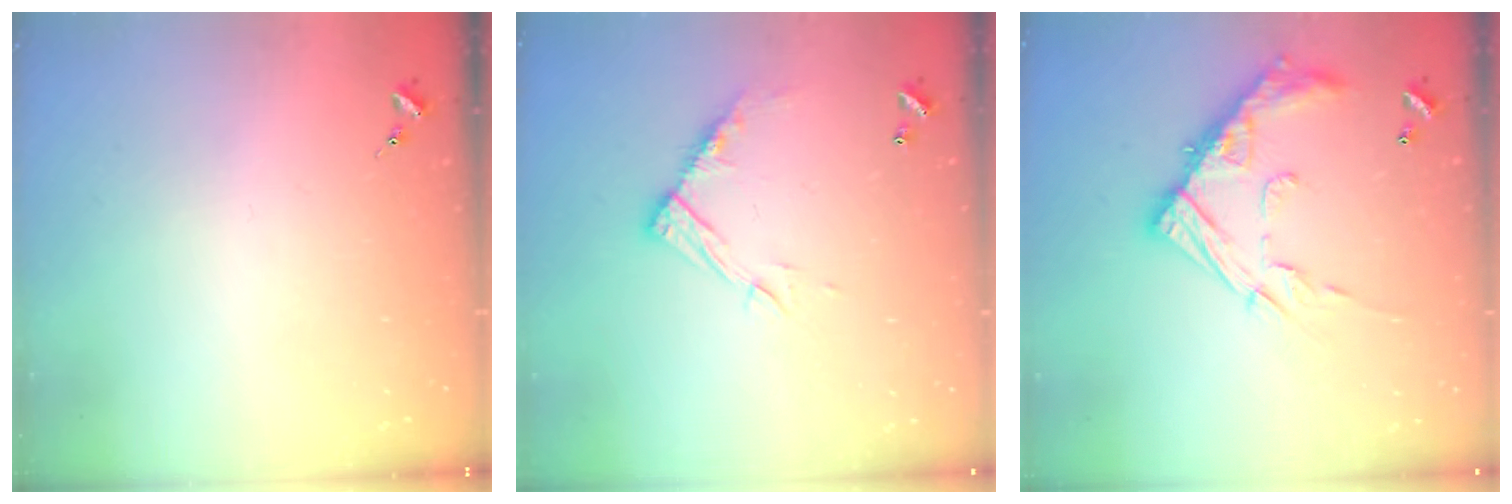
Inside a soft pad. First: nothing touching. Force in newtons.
{"total": 11.4, "press": 11.4, "slide": 0.7}
{"total": 17.4, "press": 17.3, "slide": 1.3}